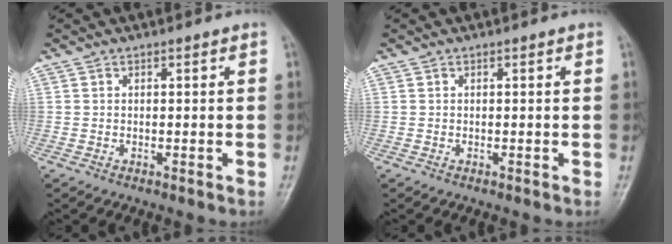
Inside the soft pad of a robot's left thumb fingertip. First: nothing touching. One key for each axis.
{"total": 0.0}